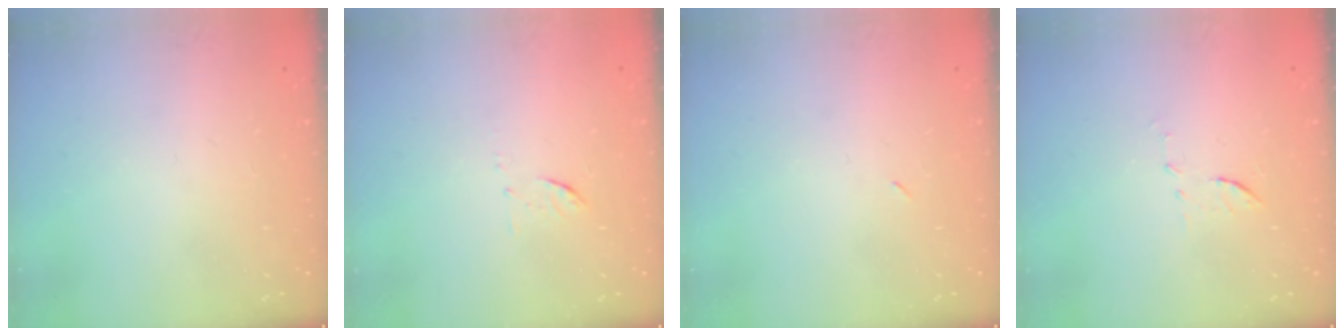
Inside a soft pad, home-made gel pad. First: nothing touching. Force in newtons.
{"total": 6.0, "press": 6.0, "slide": 0.4}
{"total": 2.2, "press": 1.8, "slide": 1.2}
{"total": 5.7, "press": 5.6, "slide": 1.3}